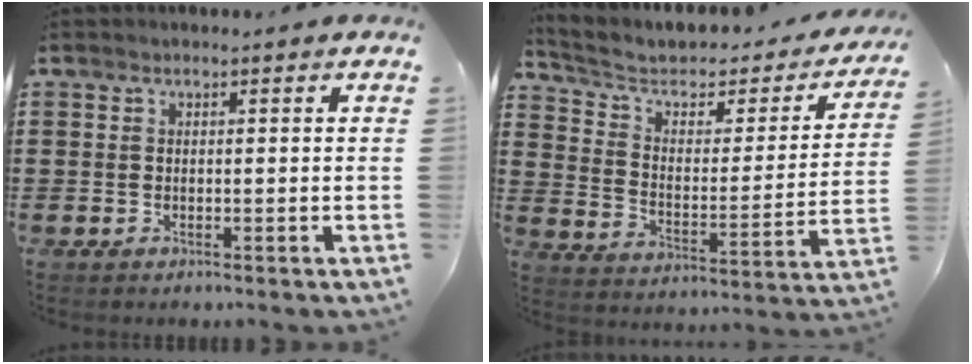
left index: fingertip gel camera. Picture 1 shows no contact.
{"total": 4.5, "force": [3.0, 2.4, 2.4], "torque": [-0.065, -0.020, 0.044]}